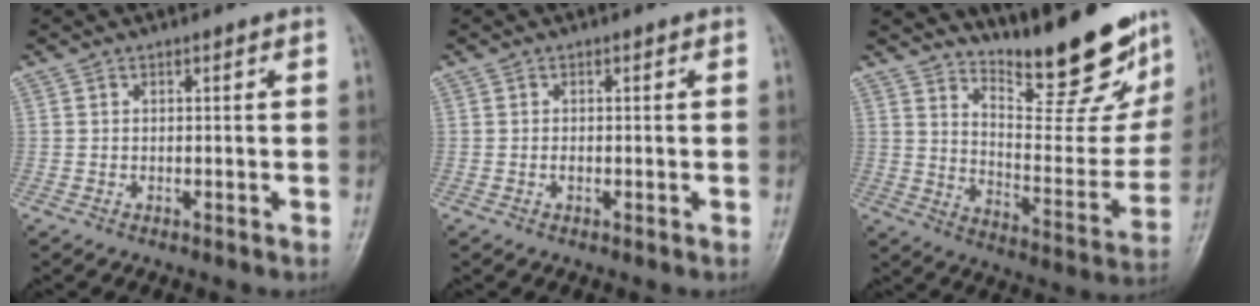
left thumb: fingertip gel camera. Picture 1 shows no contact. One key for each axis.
{"total": 0.6, "fx": -0.2, "fy": 0.4, "fz": 0.4, "tx": 0.001, "ty": 0.001, "tz": -0.005}
{"total": 21.6, "fx": 17.5, "fy": 5.4, "fz": 11.4, "tx": -0.120, "ty": -0.126, "tz": 0.253}